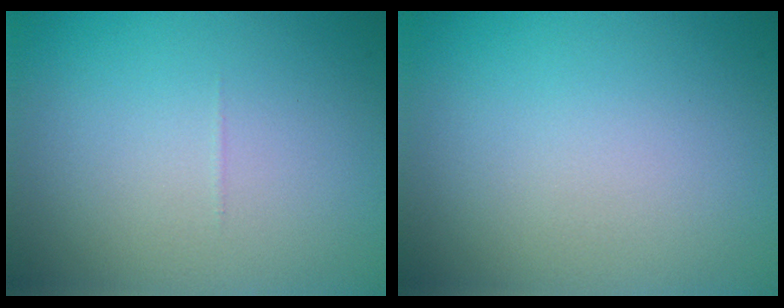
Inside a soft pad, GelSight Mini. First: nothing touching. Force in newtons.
{"total": 0.0}